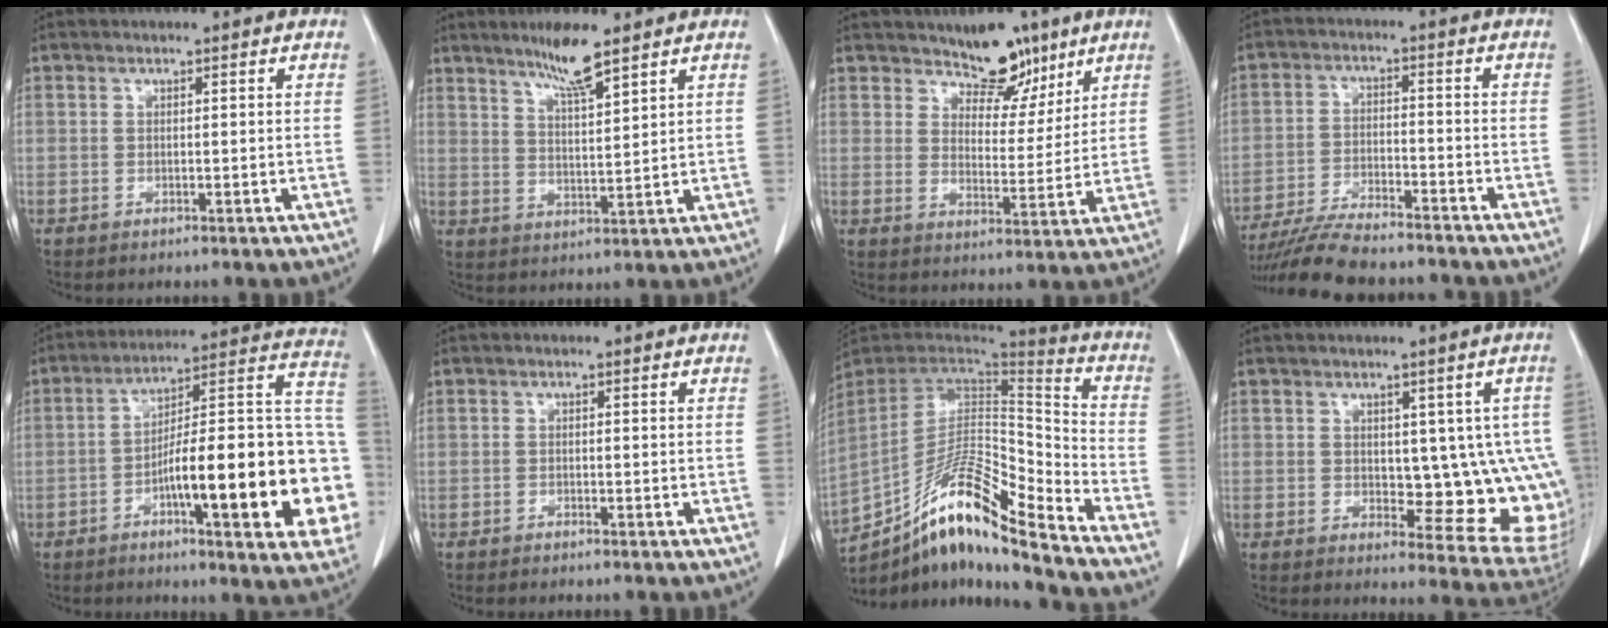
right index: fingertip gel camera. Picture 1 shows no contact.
{"total": 6.6, "force": [4.9, 0.1, 4.4], "torque": [-0.083, -0.005, 0.091]}
{"total": 7.4, "force": [5.8, 3.6, 2.9], "torque": [-0.031, -0.007, 0.092]}
{"total": 13.7, "force": [-12.4, 1.7, 5.6], "torque": [-0.092, -0.010, -0.193]}
{"total": 24.4, "force": [-6.5, 4.1, 23.1], "torque": [-0.250, 0.026, -0.084]}
{"total": 1.2, "force": [-1.1, 0.0, 0.5], "torque": [-0.006, 0.000, -0.011]}
{"total": 18.8, "force": [-14.1, 1.8, 12.3], "torque": [-0.237, 0.008, -0.254]}
{"total": 10.8, "force": [0.2, 5.3, 9.4], "torque": [-0.088, -0.004, 0.016]}